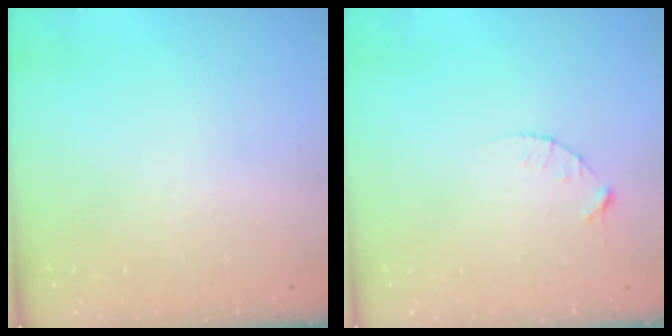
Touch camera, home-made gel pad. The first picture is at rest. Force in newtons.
{"total": 3.1, "press": 3.1, "slide": 0.4}